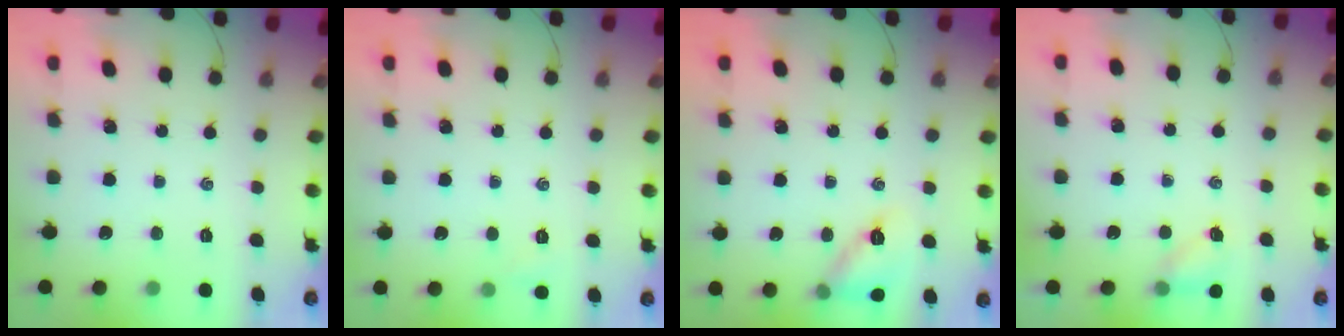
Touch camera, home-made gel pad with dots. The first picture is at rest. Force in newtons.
{"total": 3.4, "press": 3.2, "slide": 0.9}
{"total": 10.7, "press": 10.3, "slide": 2.6}
{"total": 4.6, "press": 4.4, "slide": 1.3}